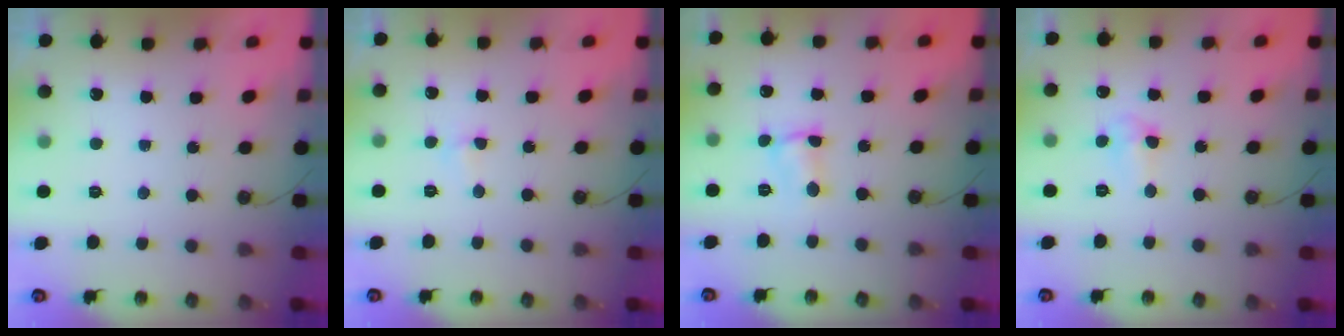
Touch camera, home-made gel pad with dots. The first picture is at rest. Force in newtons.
{"total": 3.0, "press": 2.9, "slide": 0.5}
{"total": 2.8, "press": 2.8, "slide": 0.3}
{"total": 3.5, "press": 3.4, "slide": 0.8}